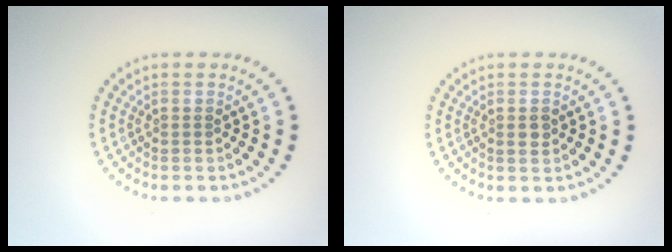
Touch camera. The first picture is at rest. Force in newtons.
{"total": 1.0, "press": 1.0, "slide": 0.3}